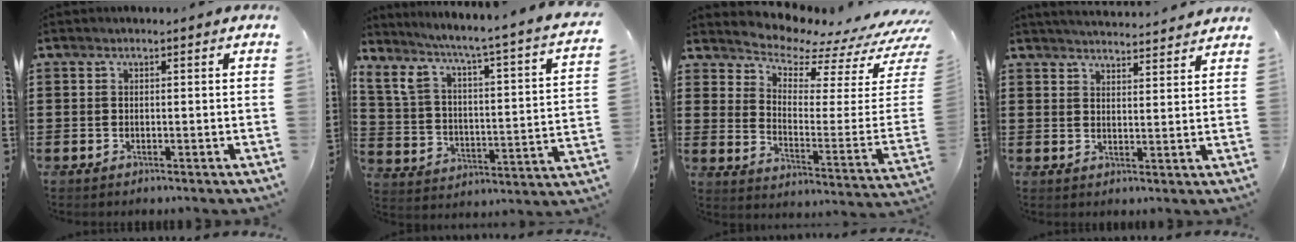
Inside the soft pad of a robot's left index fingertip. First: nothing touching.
{"total": 4.3, "force": [2.7, 0.7, 3.3], "torque": [-0.077, -0.038, 0.034]}
{"total": 5.2, "force": [4.9, 1.0, 1.6], "torque": [-0.047, -0.058, 0.075]}
{"total": 3.6, "force": [3.5, -0.4, 0.3], "torque": [-0.016, -0.021, 0.062]}